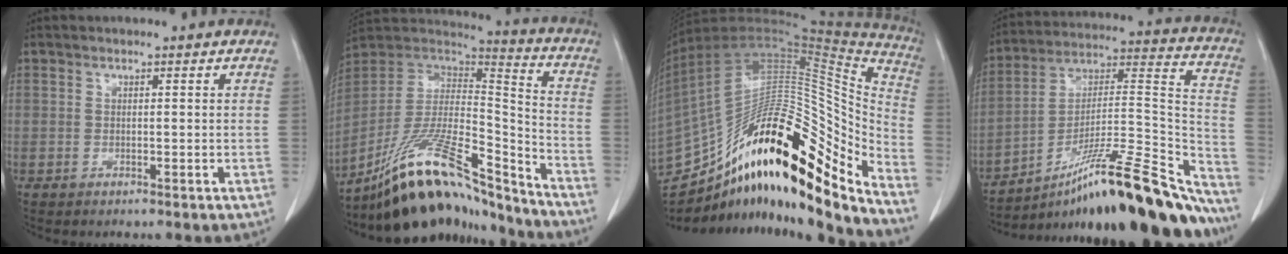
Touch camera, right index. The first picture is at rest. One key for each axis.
{"total": 22.1, "fx": -18.4, "fy": 4.3, "fz": 11.5, "tx": -0.209, "ty": 0.026, "tz": -0.318}
{"total": 30.1, "fx": -18.4, "fy": 7.5, "fz": 22.6, "tx": -0.347, "ty": 0.040, "tz": -0.296}
{"total": 29.1, "fx": -23.0, "fy": 3.3, "fz": 17.5, "tx": -0.189, "ty": 0.023, "tz": -0.353}